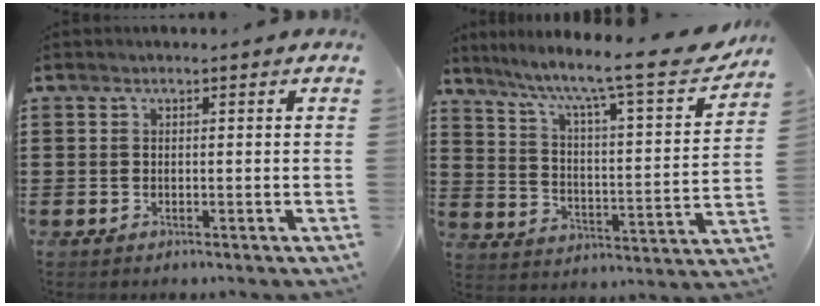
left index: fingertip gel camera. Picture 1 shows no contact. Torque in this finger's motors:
{"motor_torque": [1.39, -0.75, 0.33, 0.21]}